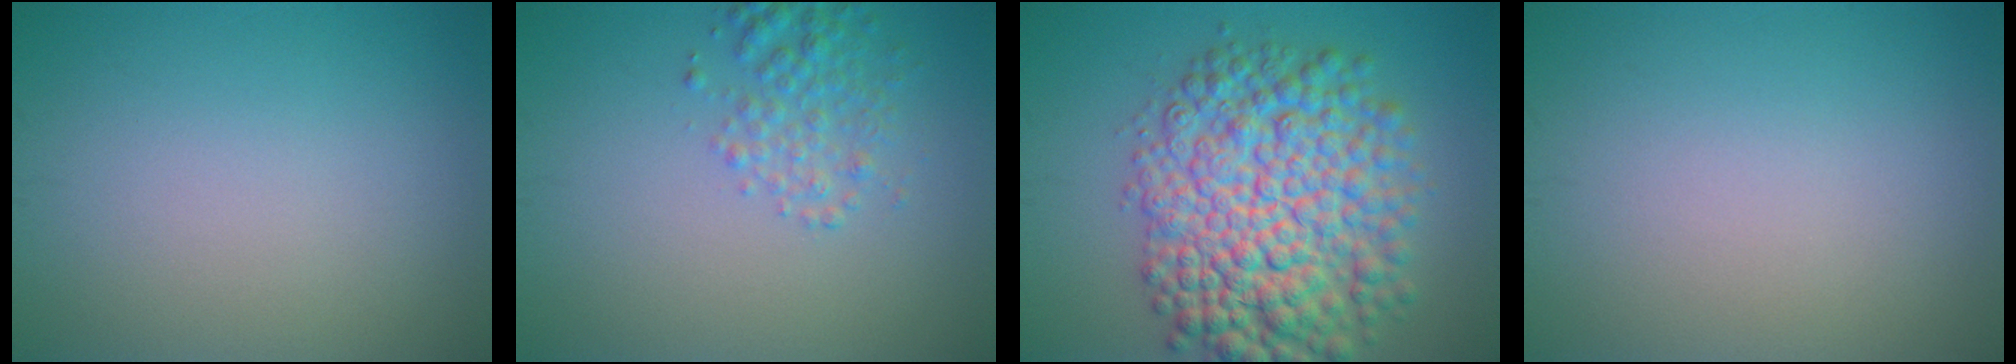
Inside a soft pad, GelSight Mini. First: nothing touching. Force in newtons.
{"total": 2.6, "press": 2.6, "slide": 0.1}
{"total": 11.0, "press": 11.0, "slide": 0.2}
{"total": 0.0}